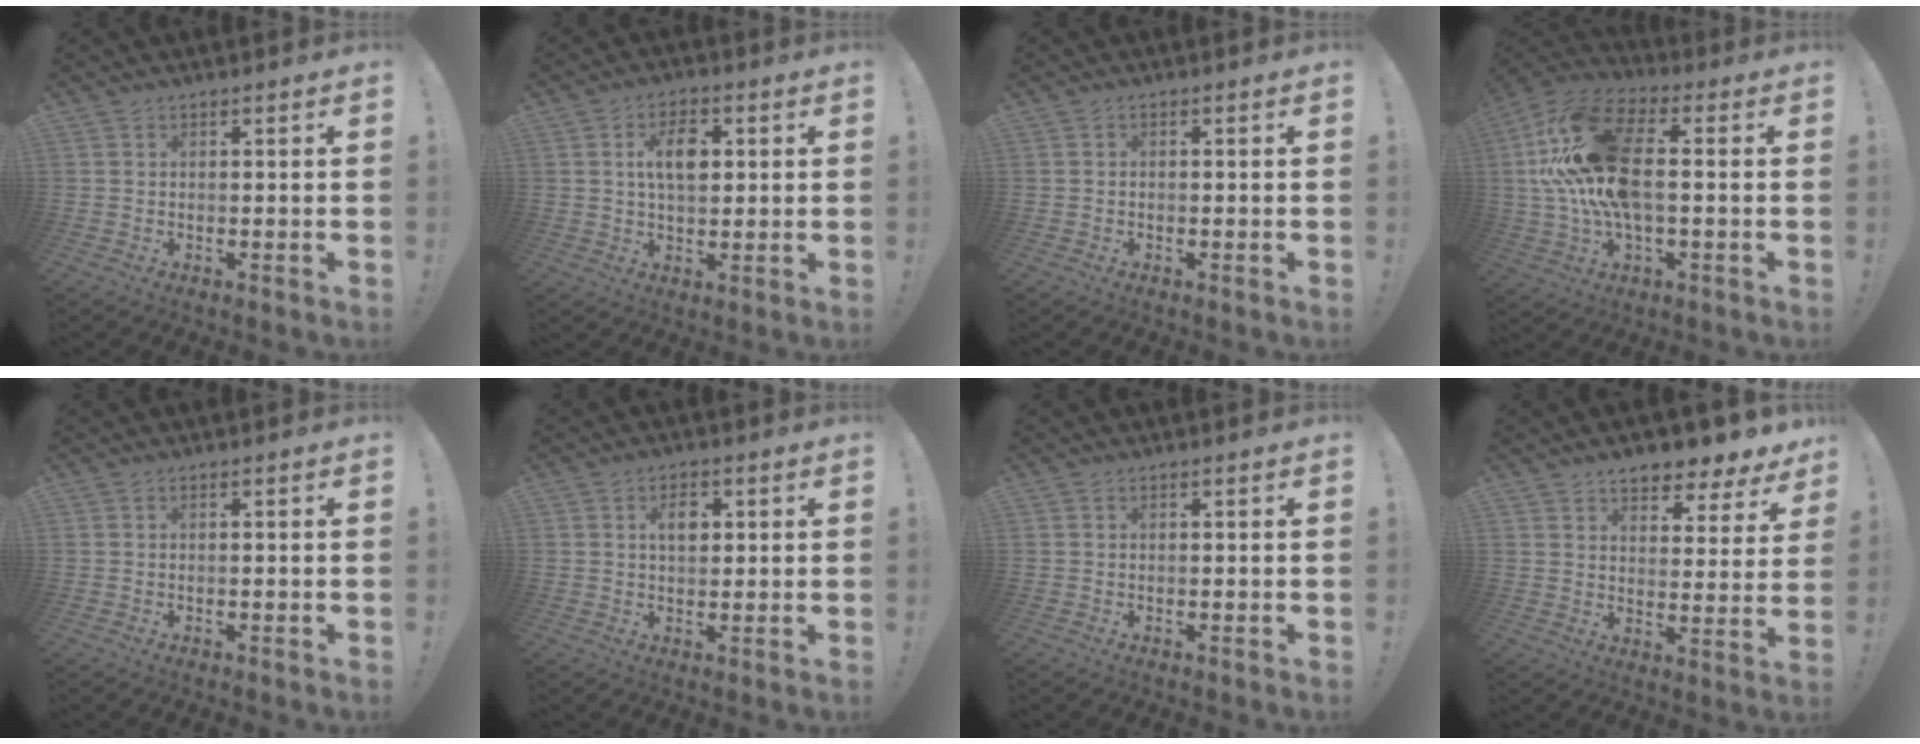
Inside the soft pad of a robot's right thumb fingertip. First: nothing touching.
{"total": 8.9, "force": [1.9, 5.5, 6.7], "torque": [-0.093, 0.004, 0.030]}
{"total": 0.6, "force": [-0.5, 0.3, 0.3], "torque": [-0.005, 0.001, -0.008]}
{"total": 21.8, "force": [1.0, 11.5, 18.5], "torque": [-0.351, 0.018, 0.018]}
{"total": 0.0}
{"total": 4.9, "force": [1.2, 3.2, 3.5], "torque": [-0.044, 0.000, 0.014]}
{"total": 0.0}
{"total": 7.6, "force": [6.5, 2.5, 2.9], "torque": [-0.039, -0.056, 0.117]}